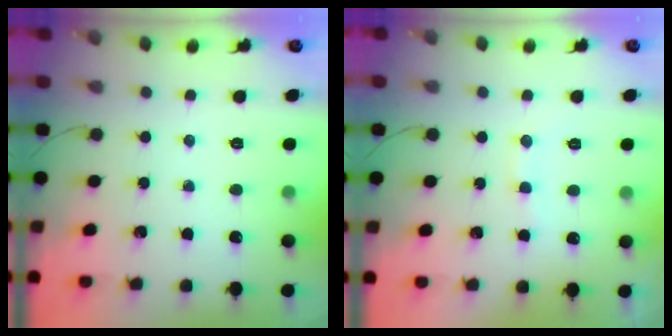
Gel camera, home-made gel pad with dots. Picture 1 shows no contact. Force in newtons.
{"total": 6.8, "press": 6.8, "slide": 0.9}